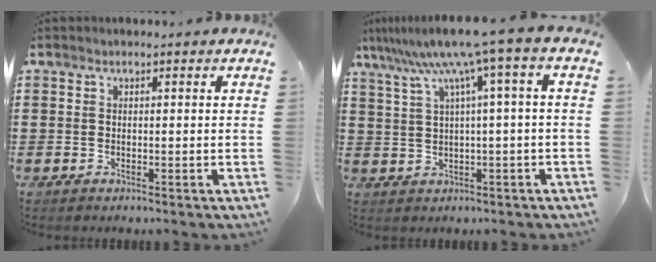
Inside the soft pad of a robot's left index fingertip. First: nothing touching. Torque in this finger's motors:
{"motor_torque": [1.84, -0.30, 1.05, 0.21]}